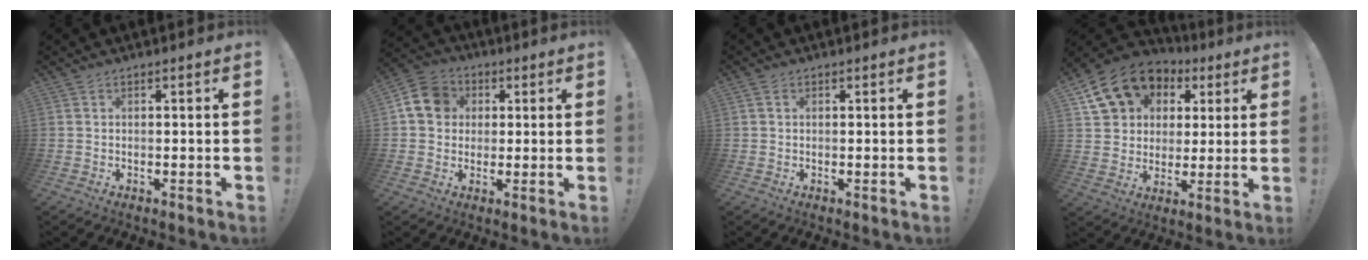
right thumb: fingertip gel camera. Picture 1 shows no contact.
{"total": 10.8, "force": [2.1, 9.4, 4.9], "torque": [-0.072, 0.007, 0.046]}
{"total": 0.7, "force": [0.3, 0.5, 0.3], "torque": [0.001, 0.000, 0.005]}
{"total": 15.9, "force": [7.9, 12.2, 6.4], "torque": [-0.102, -0.034, 0.163]}